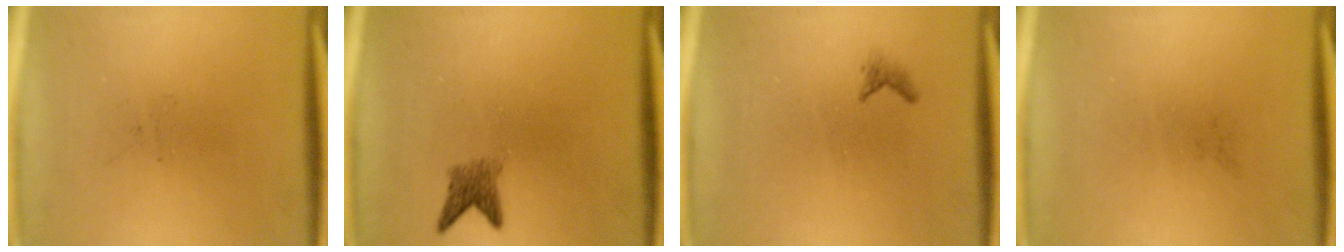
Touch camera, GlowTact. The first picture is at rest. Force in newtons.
{"total": 2.4}
{"total": 0.7}
{"total": 0.0}